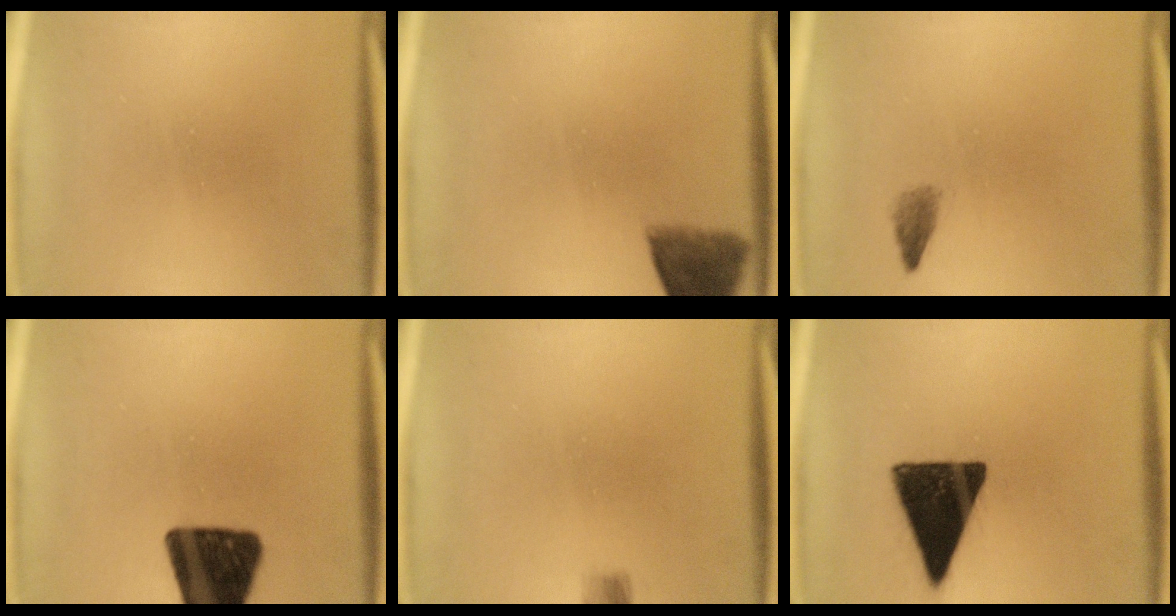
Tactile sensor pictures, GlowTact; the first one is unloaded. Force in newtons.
{"total": 6.2}
{"total": 1.5}
{"total": 16.1}
{"total": 1.6}
{"total": 16.3}